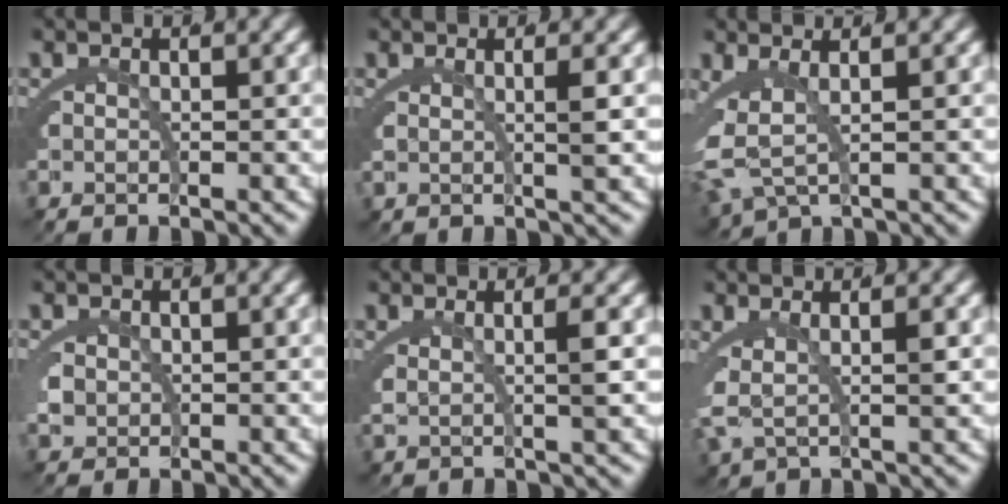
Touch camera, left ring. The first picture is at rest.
{"total": 1.9, "force": [0.8, -0.8, 1.6], "torque": [-0.020, -0.005, 0.020]}
{"total": 4.7, "force": [0.3, 3.1, 3.6], "torque": [-0.099, -0.019, 0.015]}
{"total": 0.9, "force": [0.0, 0.6, 0.6], "torque": [-0.022, -0.006, 0.008]}
{"total": 2.1, "force": [0.9, -0.6, 1.7], "torque": [-0.026, -0.004, 0.024]}
{"total": 3.3, "force": [0.9, 1.4, 2.9], "torque": [-0.071, -0.016, 0.027]}